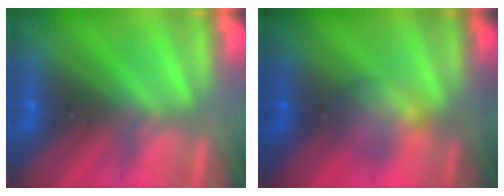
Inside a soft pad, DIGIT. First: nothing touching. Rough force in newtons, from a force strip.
{"total": 2.3}